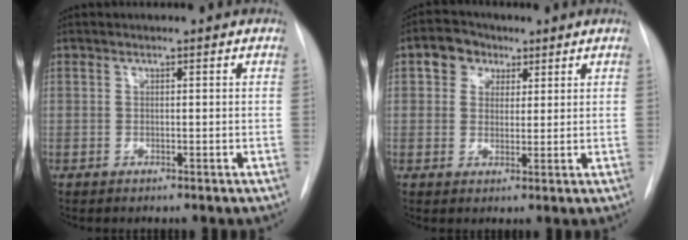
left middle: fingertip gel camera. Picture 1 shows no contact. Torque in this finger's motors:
{"motor_torque": [0.29, -0.28, -0.02, 0.03]}